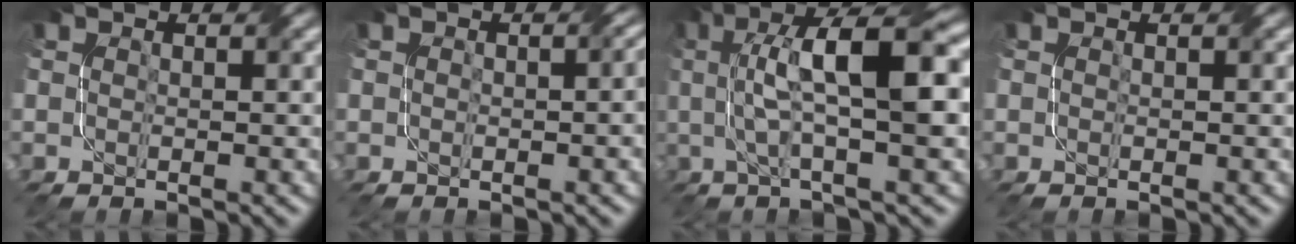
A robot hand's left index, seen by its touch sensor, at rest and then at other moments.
{"total": 2.1, "force": [-0.2, 0.9, 1.9], "torque": [-0.023, 0.002, 0.002]}
{"total": 9.9, "force": [1.3, 2.5, 9.5], "torque": [-0.154, 0.018, 0.020]}
{"total": 0.0}